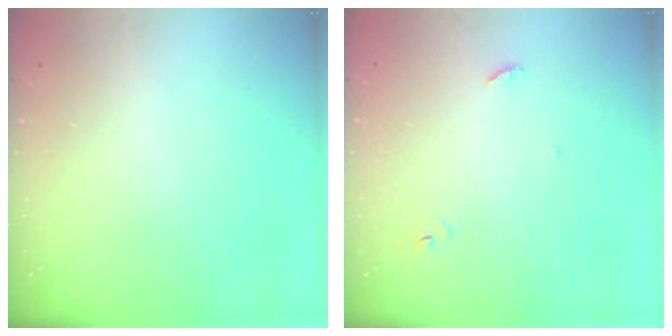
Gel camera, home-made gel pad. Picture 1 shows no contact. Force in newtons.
{"total": 3.1, "press": 3.1, "slide": 0.2}